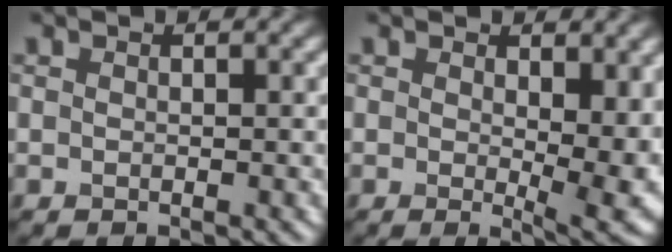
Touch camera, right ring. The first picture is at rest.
{"total": 6.7, "force": [0.7, 2.7, 6.1], "torque": [-0.083, -0.016, 0.016]}